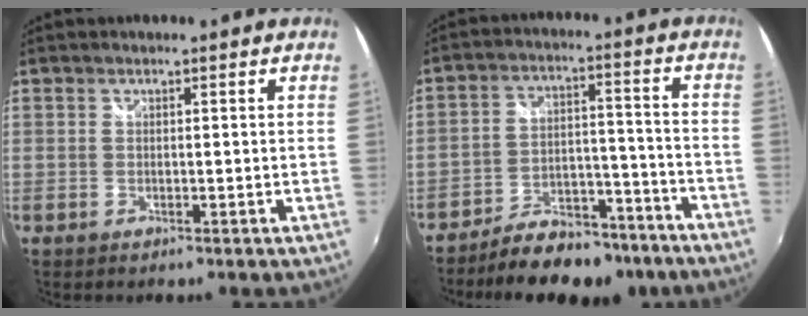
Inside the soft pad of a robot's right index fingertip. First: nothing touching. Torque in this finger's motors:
{"motor_torque": [0.70, -1.19, 0.26, 0.07]}